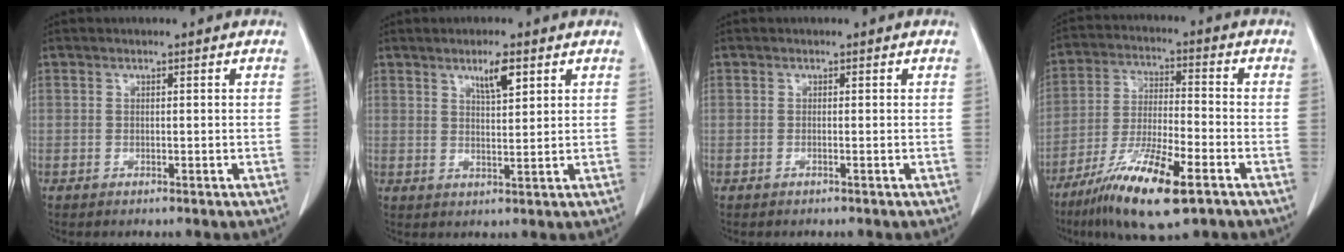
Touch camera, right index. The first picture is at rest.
{"total": 4.1, "force": [2.4, 0.5, 3.3], "torque": [-0.055, -0.002, 0.041]}
{"total": 0.0}
{"total": 13.9, "force": [-8.1, 2.2, 11.1], "torque": [-0.211, -0.025, -0.142]}